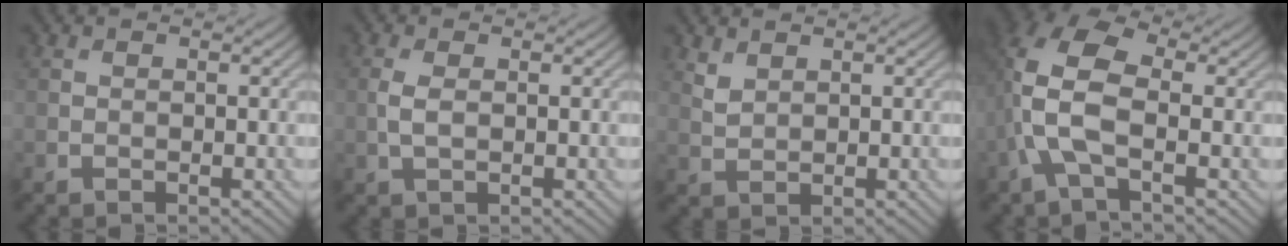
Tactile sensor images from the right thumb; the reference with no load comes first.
{"total": 2.3, "force": [0.1, 1.1, 2.0], "torque": [-0.055, 0.000, 0.001]}
{"total": 1.9, "force": [1.5, 0.9, 0.8], "torque": [-0.026, -0.002, 0.039]}
{"total": 8.6, "force": [-1.0, 4.2, 7.5], "torque": [-0.180, 0.016, -0.033]}